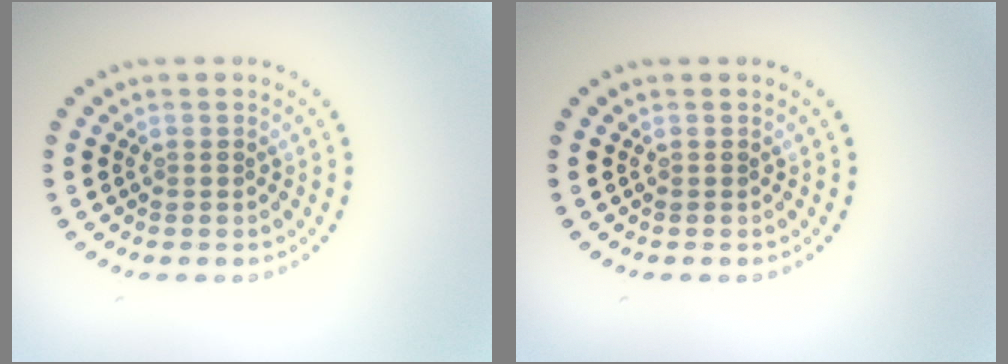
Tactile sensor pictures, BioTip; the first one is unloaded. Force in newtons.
{"total": 0.0}